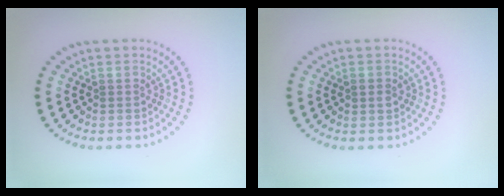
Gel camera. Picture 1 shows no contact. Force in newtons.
{"total": 1.0, "press": 1.0, "slide": 0.2}